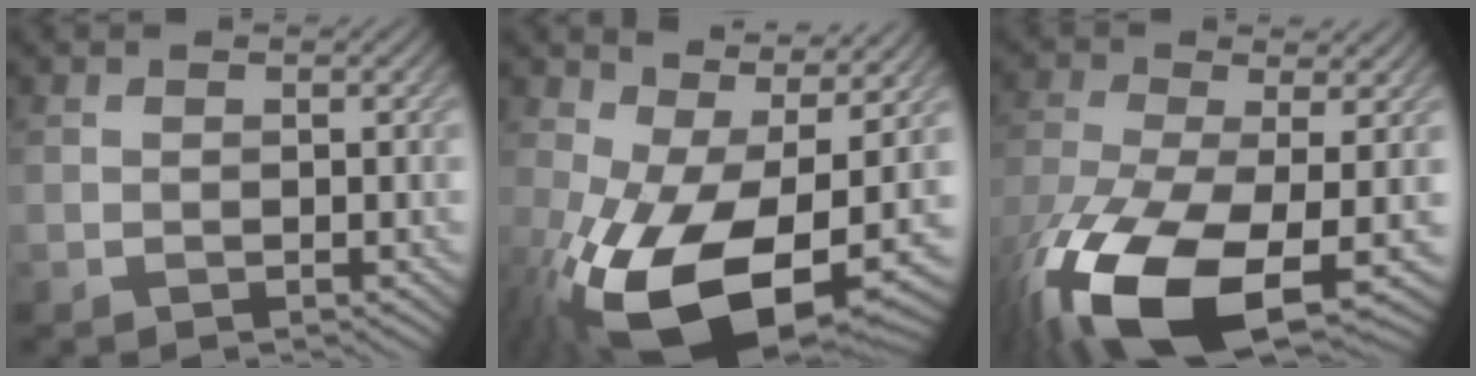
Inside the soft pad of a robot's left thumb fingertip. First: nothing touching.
{"total": 17.5, "force": [-2.7, 8.7, 14.9], "torque": [-0.281, -0.031, -0.040]}
{"total": 16.1, "force": [-6.8, 6.5, 13.1], "torque": [-0.308, -0.046, -0.114]}